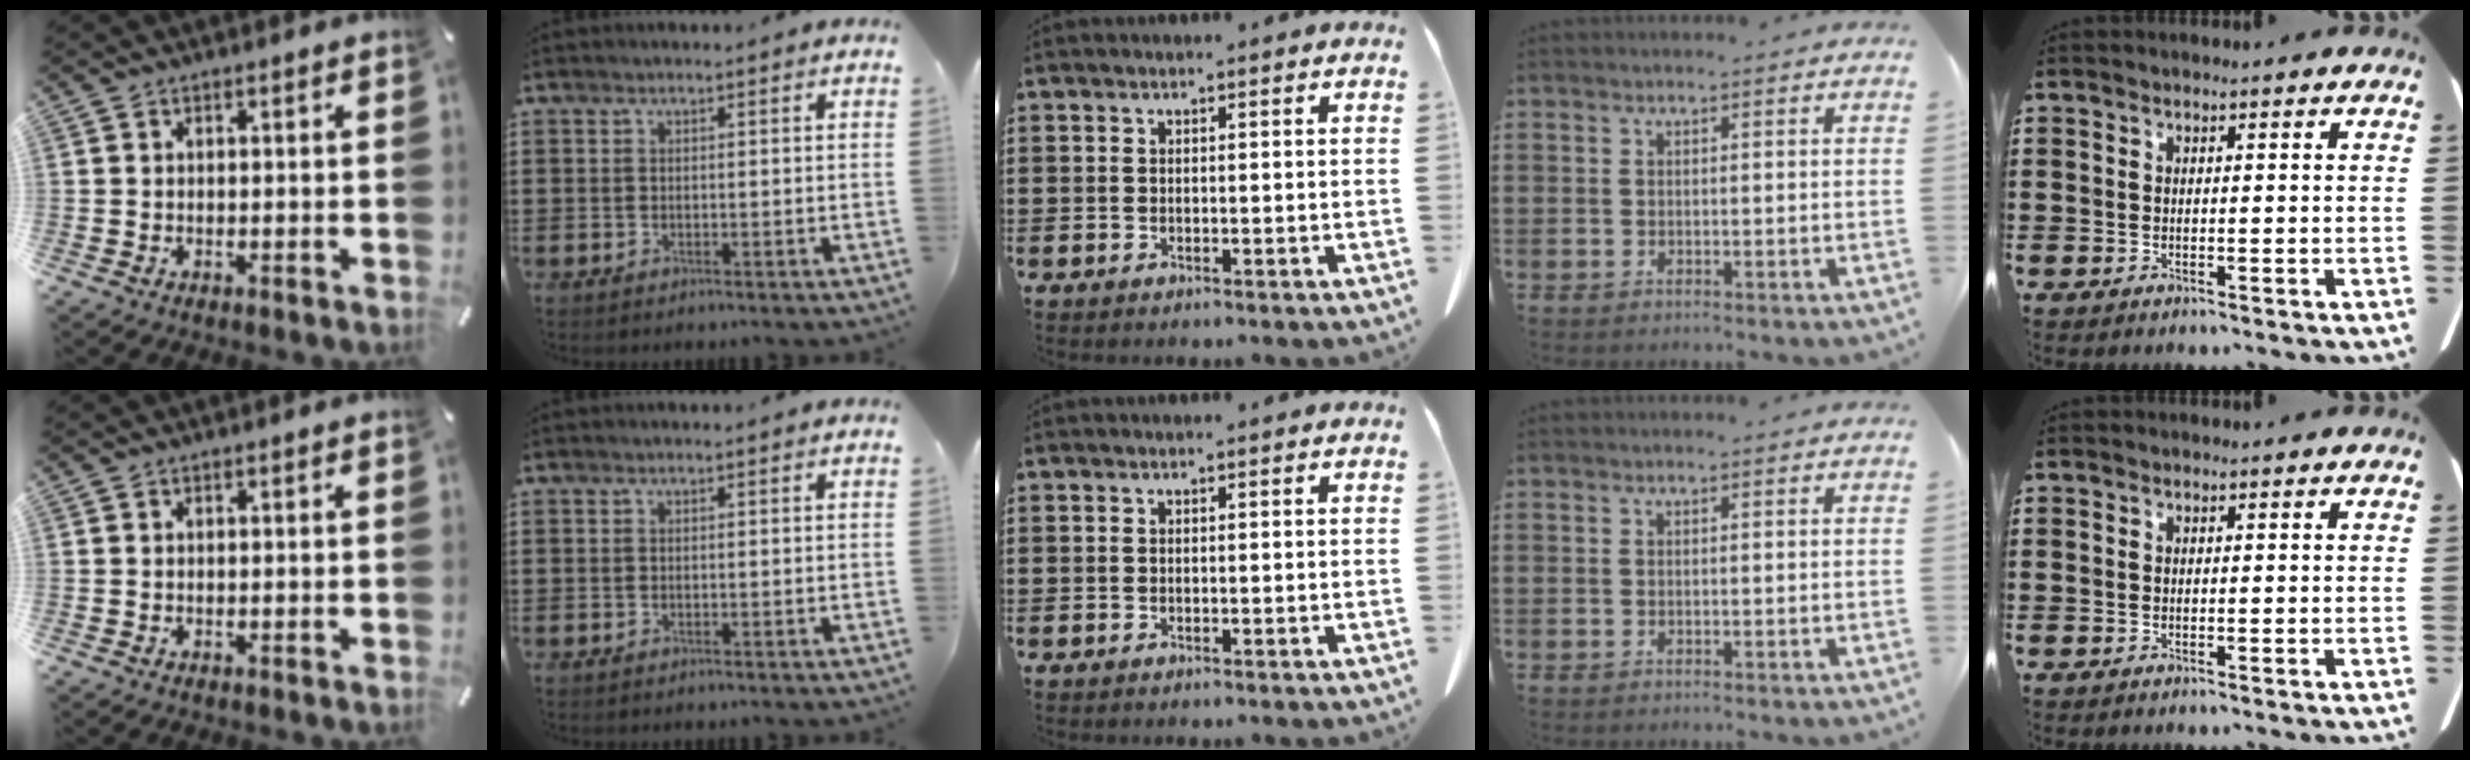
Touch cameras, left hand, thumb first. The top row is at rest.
{}